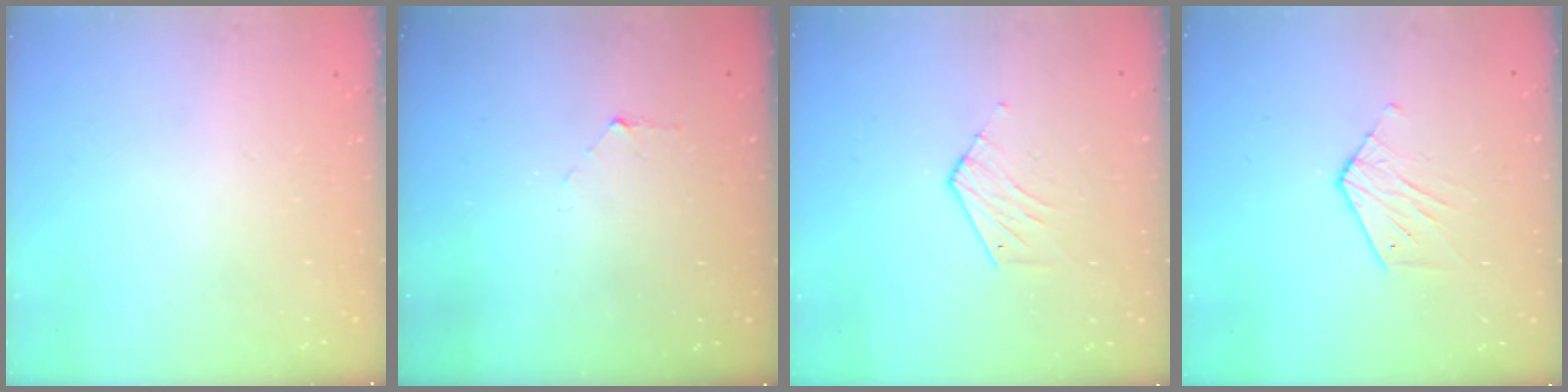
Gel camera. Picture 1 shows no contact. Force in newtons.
{"total": 3.6, "press": 3.6, "slide": 0.3}
{"total": 4.4, "press": 4.4, "slide": 0.4}
{"total": 5.5, "press": 5.5, "slide": 0.4}